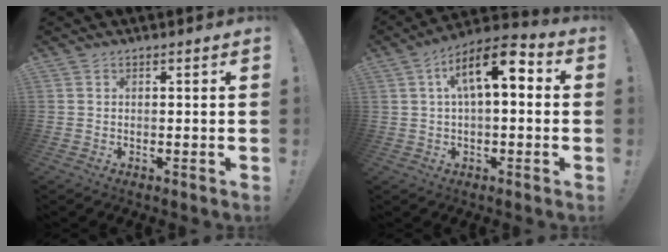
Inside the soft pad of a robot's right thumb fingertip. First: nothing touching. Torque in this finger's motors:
{"motor_torque": [1.36, 1.36, 0.14, 0.12, 0.12]}